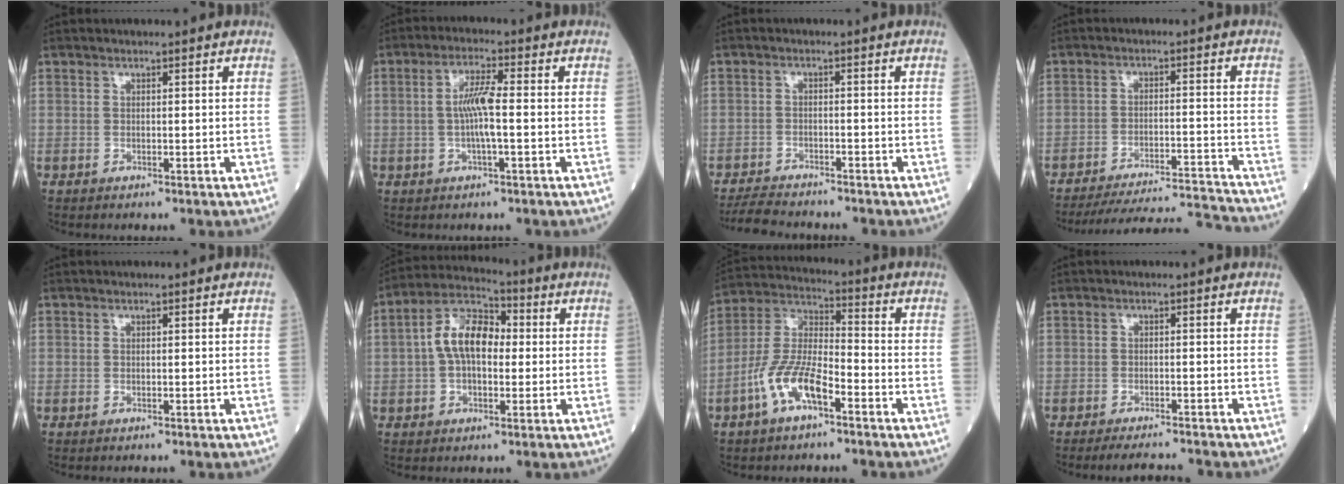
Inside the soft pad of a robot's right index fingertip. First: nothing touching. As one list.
[{"total": 5.4, "force": [-0.3, 0.4, 5.4], "torque": [-0.108, 0.005, -0.009]}, {"total": 5.2, "force": [-5.0, 1.0, 1.1], "torque": [-0.023, -0.018, -0.084]}, {"total": 14.3, "force": [-14.0, -1.8, 2.2], "torque": [-0.025, 0.002, -0.208]}, {"total": 0.0}, {"total": 9.3, "force": [0.5, 5.0, 7.8], "torque": [-0.158, 0.034, 0.003]}, {"total": 10.2, "force": [-5.1, 3.3, 8.2], "torque": [-0.180, 0.009, -0.101]}, {"total": 4.8, "force": [-4.6, -0.1, 1.3], "torque": [-0.014, -0.012, -0.072]}]